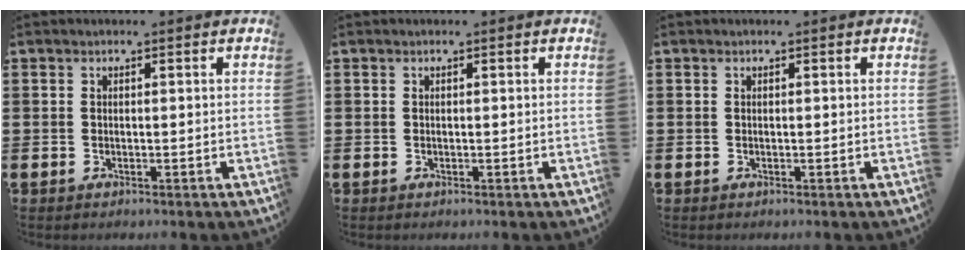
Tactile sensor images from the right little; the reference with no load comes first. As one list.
[{"total": 0.0}, {"total": 0.0}]